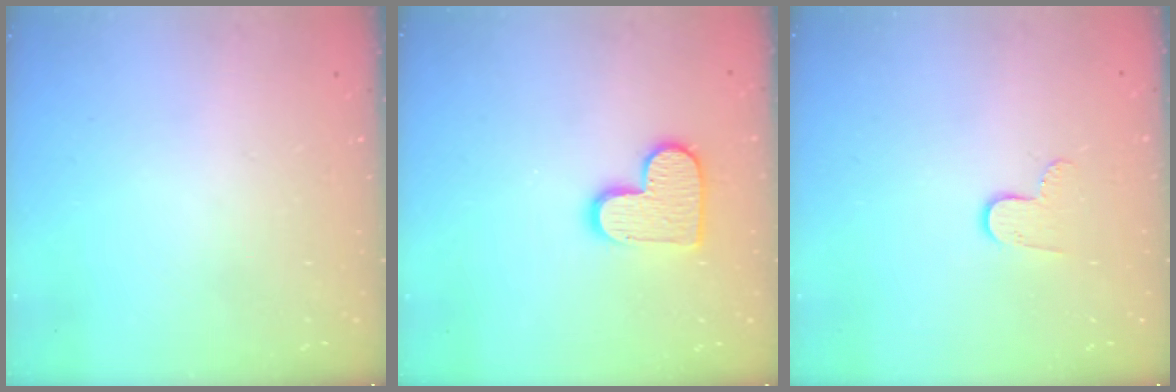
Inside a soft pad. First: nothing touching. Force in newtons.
{"total": 11.9, "press": 11.9, "slide": 0.6}
{"total": 7.0, "press": 7.0, "slide": 0.6}